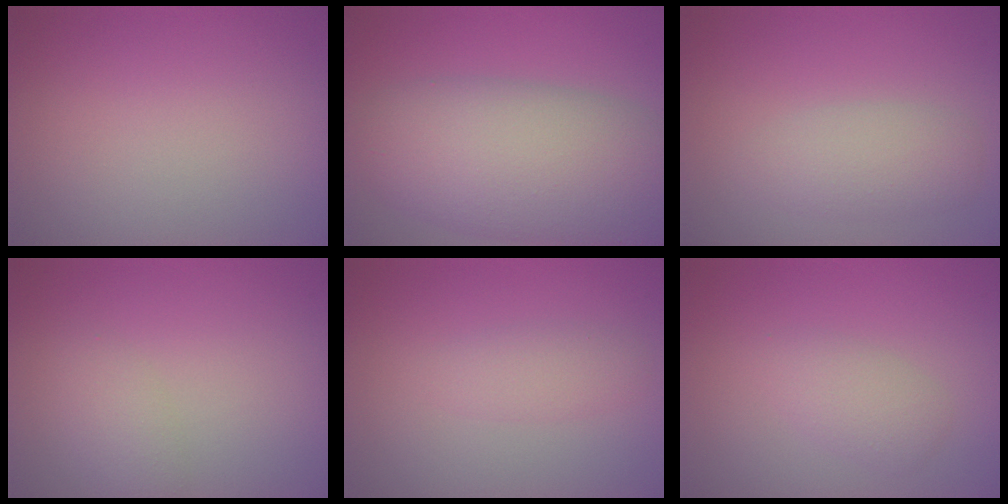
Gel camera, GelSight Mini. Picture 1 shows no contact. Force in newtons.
{"total": 10.4, "press": 10.4, "slide": 0.7}
{"total": 2.8, "press": 2.8, "slide": 0.2}
{"total": 1.7, "press": 1.7, "slide": 0.0}
{"total": 1.6, "press": 1.6, "slide": 0.1}
{"total": 2.0, "press": 2.0, "slide": 0.0}